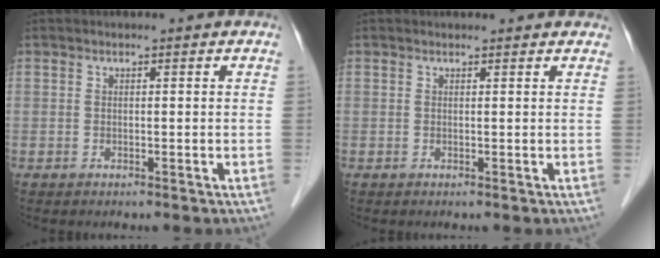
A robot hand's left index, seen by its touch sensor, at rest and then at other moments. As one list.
[{"total": 3.0, "force": [2.7, 1.1, 0.7], "torque": [-0.007, 0.018, 0.022]}]